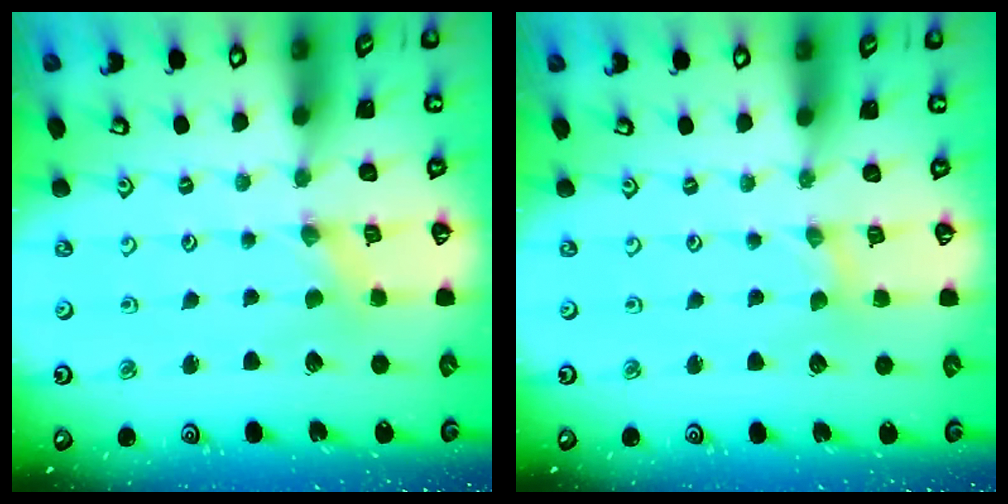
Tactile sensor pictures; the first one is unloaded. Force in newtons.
{"total": 0.0}